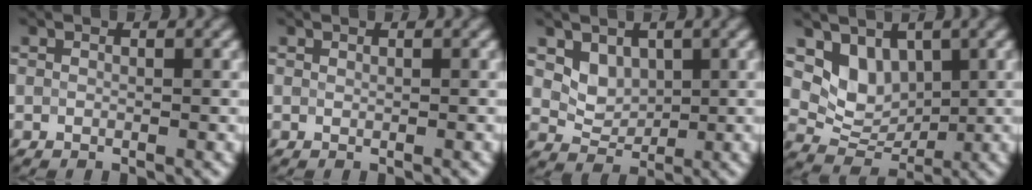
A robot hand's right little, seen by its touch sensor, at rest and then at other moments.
{"total": 0.0}
{"total": 2.6, "force": [1.2, 2.0, 1.2], "torque": [-0.023, -0.011, 0.024]}
{"total": 4.1, "force": [1.8, 3.0, 2.2], "torque": [-0.044, -0.015, 0.031]}